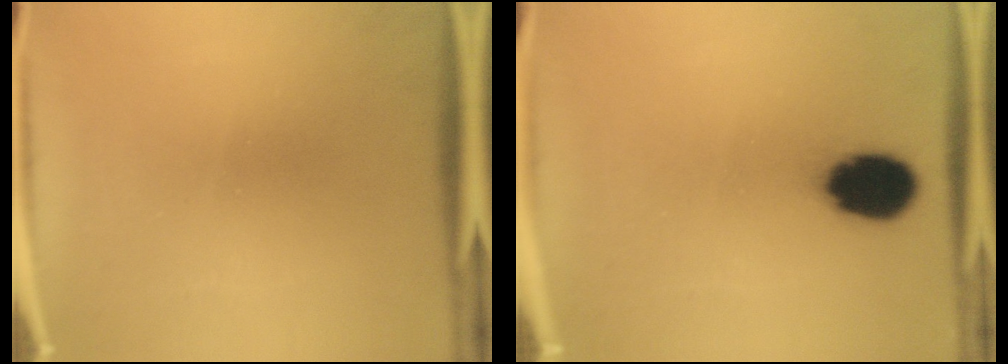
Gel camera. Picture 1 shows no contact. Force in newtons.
{"total": 11.8}